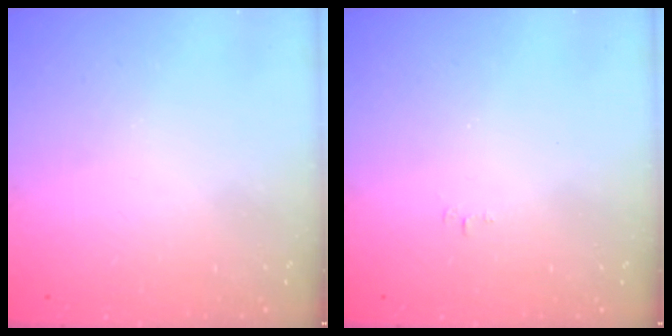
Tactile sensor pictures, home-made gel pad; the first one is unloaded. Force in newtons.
{"total": 4.0, "press": 3.9, "slide": 0.3}